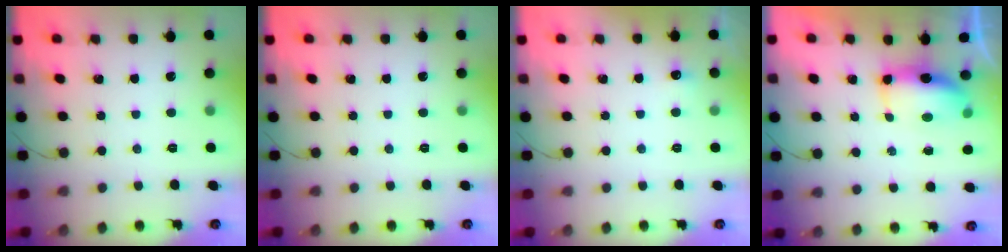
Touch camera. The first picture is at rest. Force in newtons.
{"total": 0.0}
{"total": 3.7, "press": 3.6, "slide": 1.1}
{"total": 8.5, "press": 8.5, "slide": 0.6}